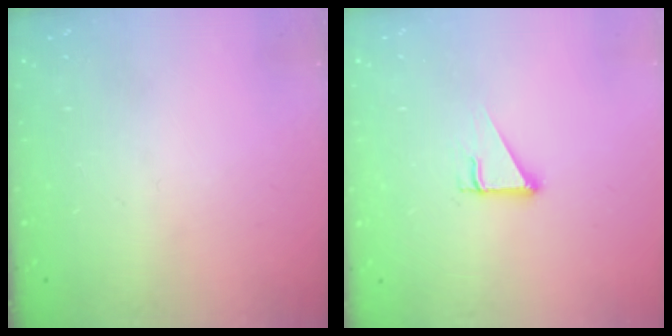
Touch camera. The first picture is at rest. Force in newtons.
{"total": 2.5, "press": 2.5, "slide": 0.1}